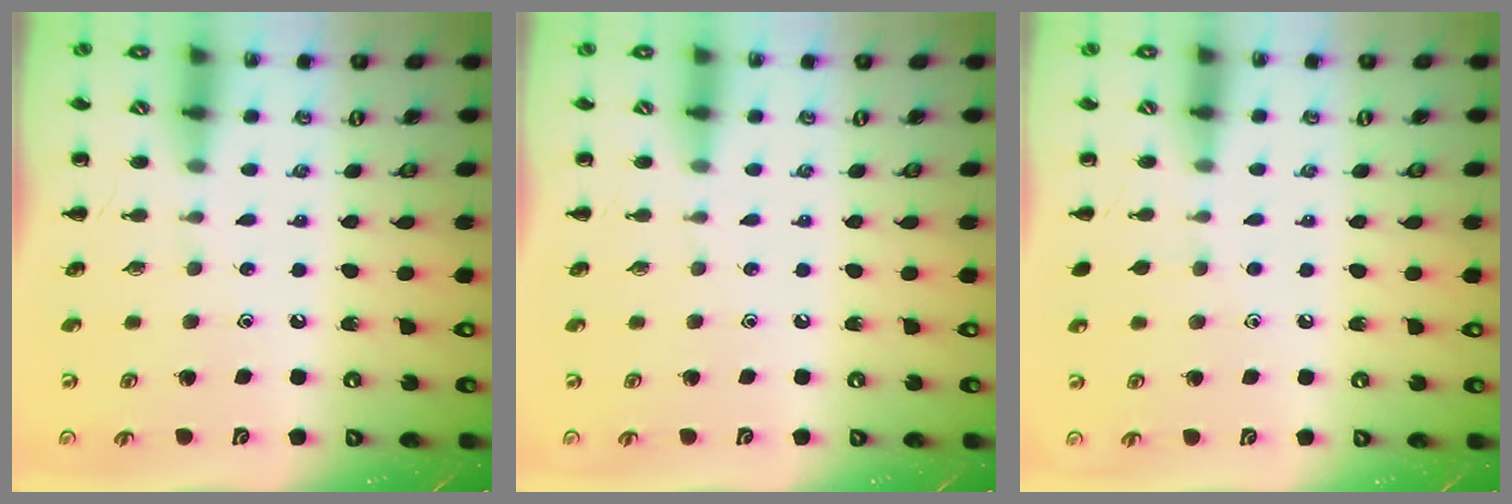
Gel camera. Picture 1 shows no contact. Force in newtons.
{"total": 0.0}
{"total": 2.5, "press": 2.2, "slide": 1.2}